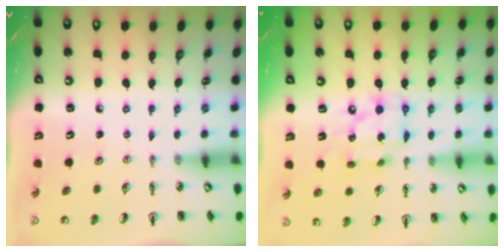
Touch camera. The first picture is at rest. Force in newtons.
{"total": 10.9, "press": 10.9, "slide": 0.9}